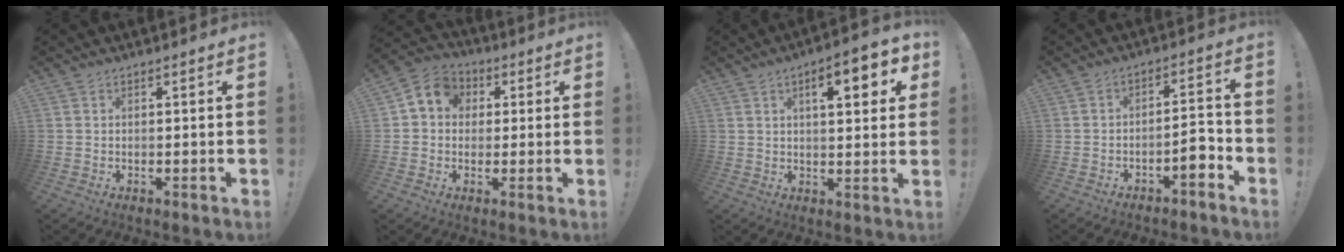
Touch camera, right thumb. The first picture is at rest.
{"total": 7.5, "force": [1.4, 6.7, 3.1], "torque": [-0.039, 0.003, 0.028]}
{"total": 9.6, "force": [3.8, 2.9, 8.4], "torque": [-0.104, -0.012, 0.052]}
{"total": 6.3, "force": [-3.6, 1.8, 4.8], "torque": [-0.066, 0.012, -0.062]}